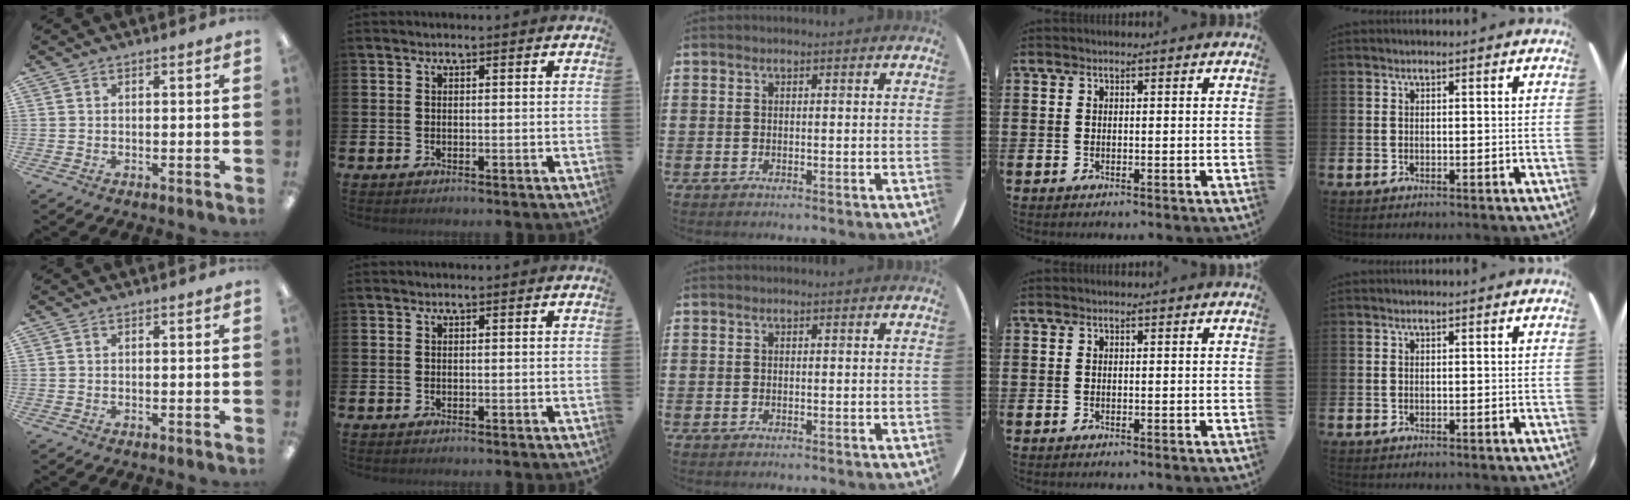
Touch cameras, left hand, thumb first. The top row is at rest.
{}